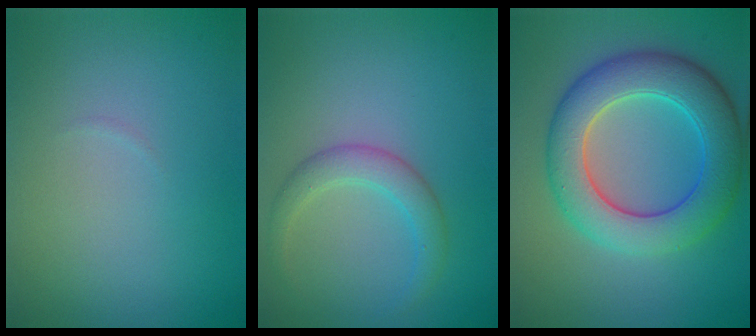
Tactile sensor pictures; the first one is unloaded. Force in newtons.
{"total": 2.0, "press": 2.0, "slide": 0.2}
{"total": 8.0, "press": 8.0, "slide": 0.4}